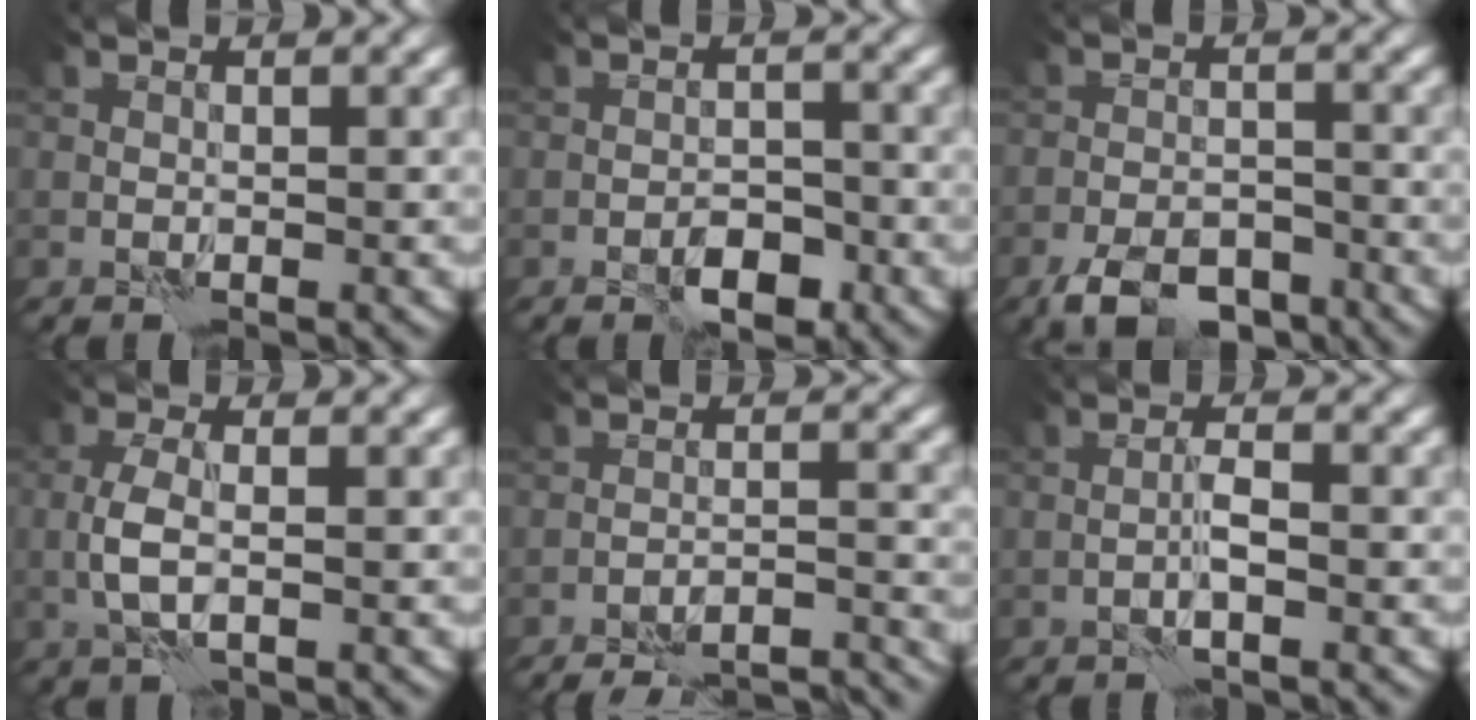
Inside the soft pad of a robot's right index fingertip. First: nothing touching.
{"total": 2.9, "force": [-1.7, 1.3, 1.9], "torque": [-0.023, 0.003, -0.025]}
{"total": 5.8, "force": [-4.3, 2.5, 3.1], "torque": [-0.046, -0.005, -0.077]}
{"total": 2.6, "force": [-0.1, 0.8, 2.4], "torque": [-0.057, 0.001, -0.007]}
{"total": 14.4, "force": [-13.6, 3.4, 3.3], "torque": [-0.019, 0.015, -0.157]}
{"total": 1.3, "force": [-0.3, -0.1, 1.3], "torque": [-0.027, 0.006, -0.007]}